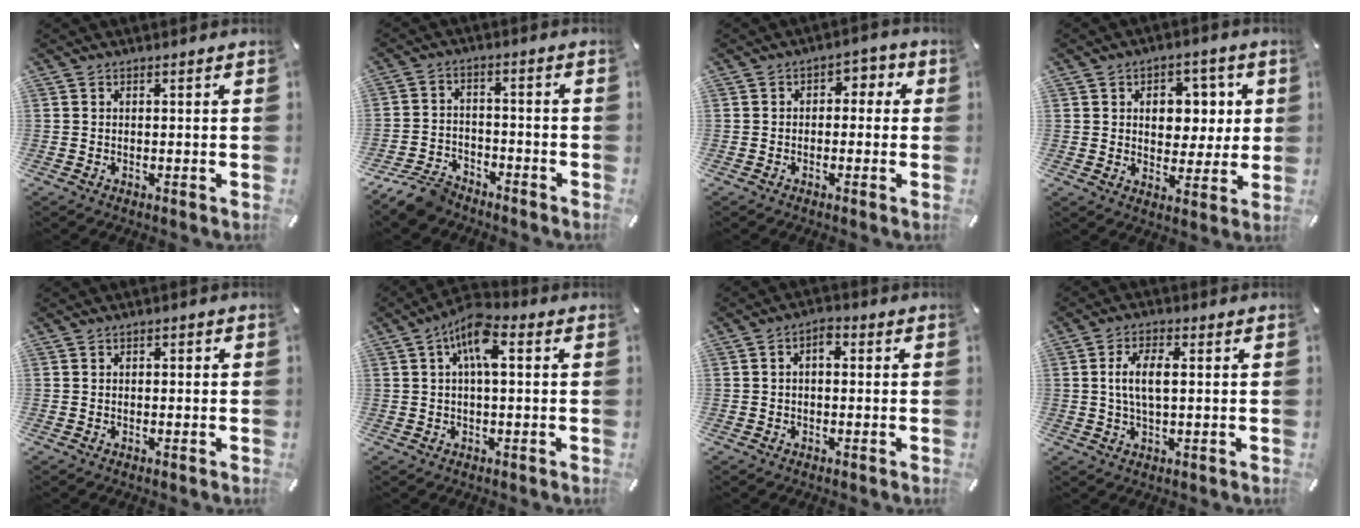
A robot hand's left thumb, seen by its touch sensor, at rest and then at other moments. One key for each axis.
{"total": 8.2, "fx": -7.0, "fy": 3.4, "fz": 2.7, "tx": -0.051, "ty": 0.036, "tz": -0.132}
{"total": 3.3, "fx": -1.5, "fy": 2.4, "fz": 1.6, "tx": -0.022, "ty": 0.017, "tz": -0.035}
{"total": 8.5, "fx": 1.8, "fy": 7.1, "fz": 4.4, "tx": -0.051, "ty": -0.003, "tz": 0.027}
{"total": 0.6, "fx": -0.2, "fy": 0.5, "fz": 0.2, "tx": -0.004, "ty": 0.003, "tz": -0.005}
{"total": 8.3, "fx": 2.0, "fy": 3.3, "fz": 7.3, "tx": -0.122, "ty": 0.003, "tz": 0.033}
{"total": 3.1, "fx": -0.1, "fy": 1.8, "fz": 2.5, "tx": -0.043, "ty": 0.009, "tz": -0.005}
{"total": 7.0, "fx": 0.7, "fy": 2.9, "fz": 6.3, "tx": -0.135, "ty": 0.005, "tz": 0.008}